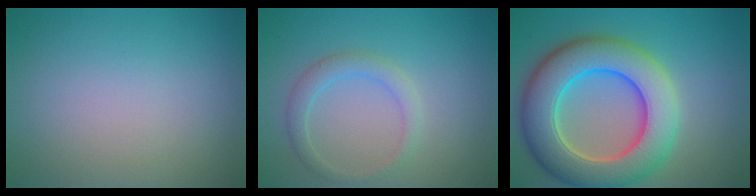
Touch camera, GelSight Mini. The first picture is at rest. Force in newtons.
{"total": 2.1, "press": 2.1, "slide": 0.1}
{"total": 10.5, "press": 10.5, "slide": 0.7}